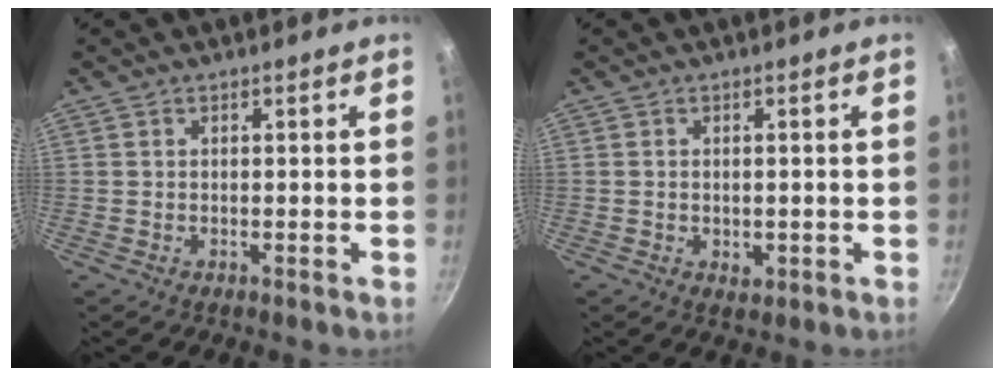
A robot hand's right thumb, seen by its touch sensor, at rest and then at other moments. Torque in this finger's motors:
{"motor_torque": [-0.15, 0.04, -0.36, 0.34, 0.03]}